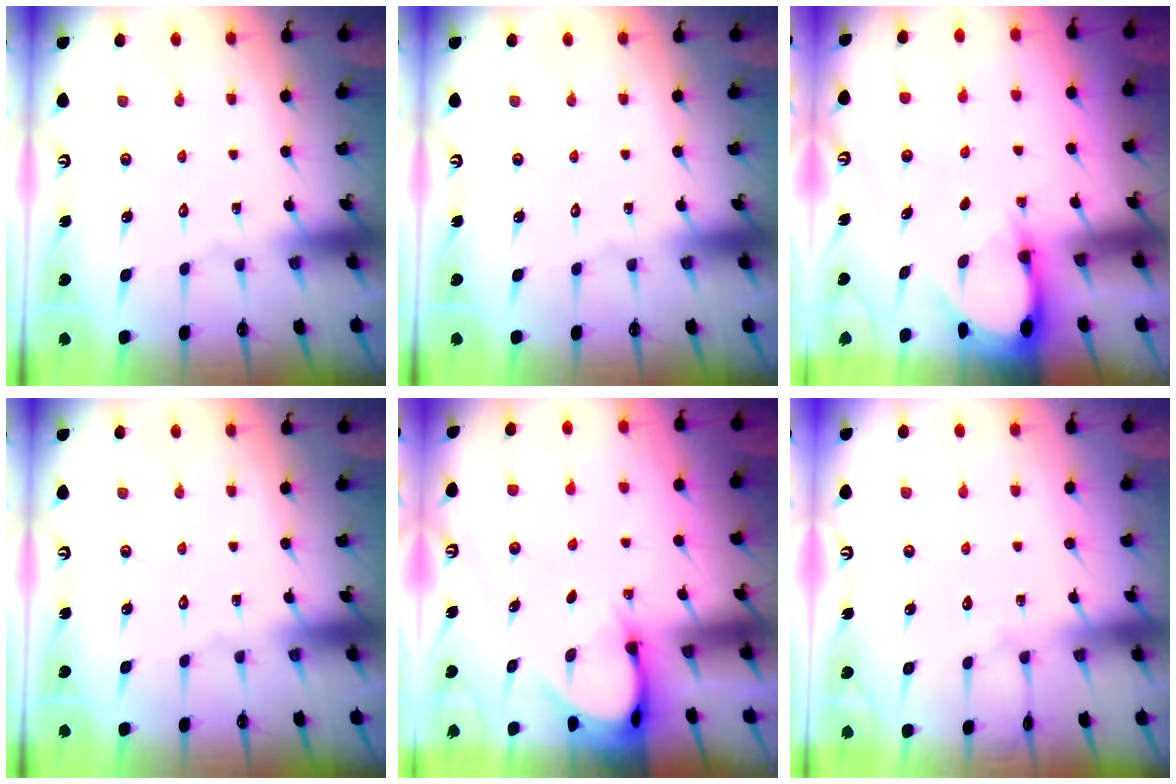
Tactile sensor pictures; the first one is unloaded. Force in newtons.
{"total": 0.0}
{"total": 2.9, "press": 2.9, "slide": 0.3}
{"total": 0.0}
{"total": 3.9, "press": 3.9, "slide": 0.4}
{"total": 2.6, "press": 2.6, "slide": 0.4}